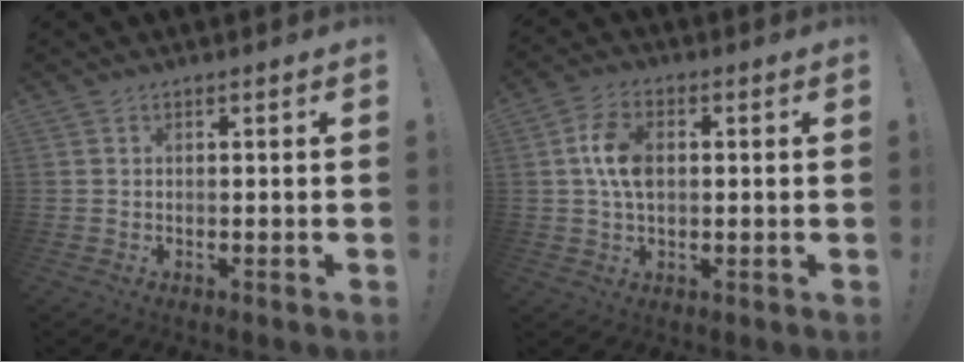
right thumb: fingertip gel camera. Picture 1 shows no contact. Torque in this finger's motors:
{"motor_torque": [0.17, 0.28, 1.00, -0.64, 0.03]}